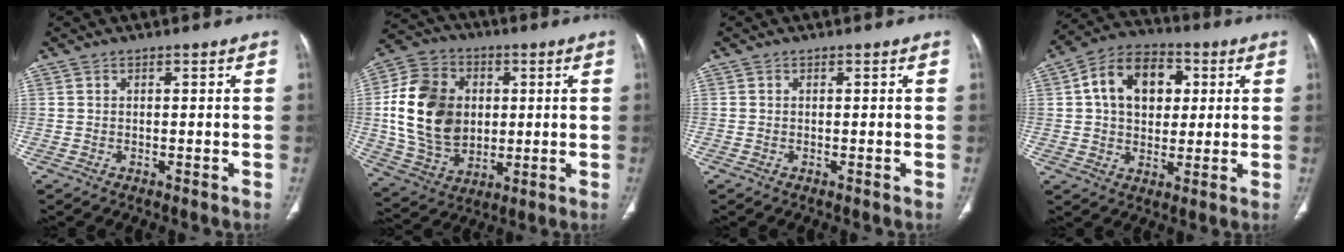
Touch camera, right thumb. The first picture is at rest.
{"total": 18.8, "force": [1.8, 14.5, 11.9], "torque": [-0.201, 0.003, 0.039]}
{"total": 0.0}
{"total": 13.9, "force": [3.2, 9.8, 9.3], "torque": [-0.119, 0.009, 0.045]}